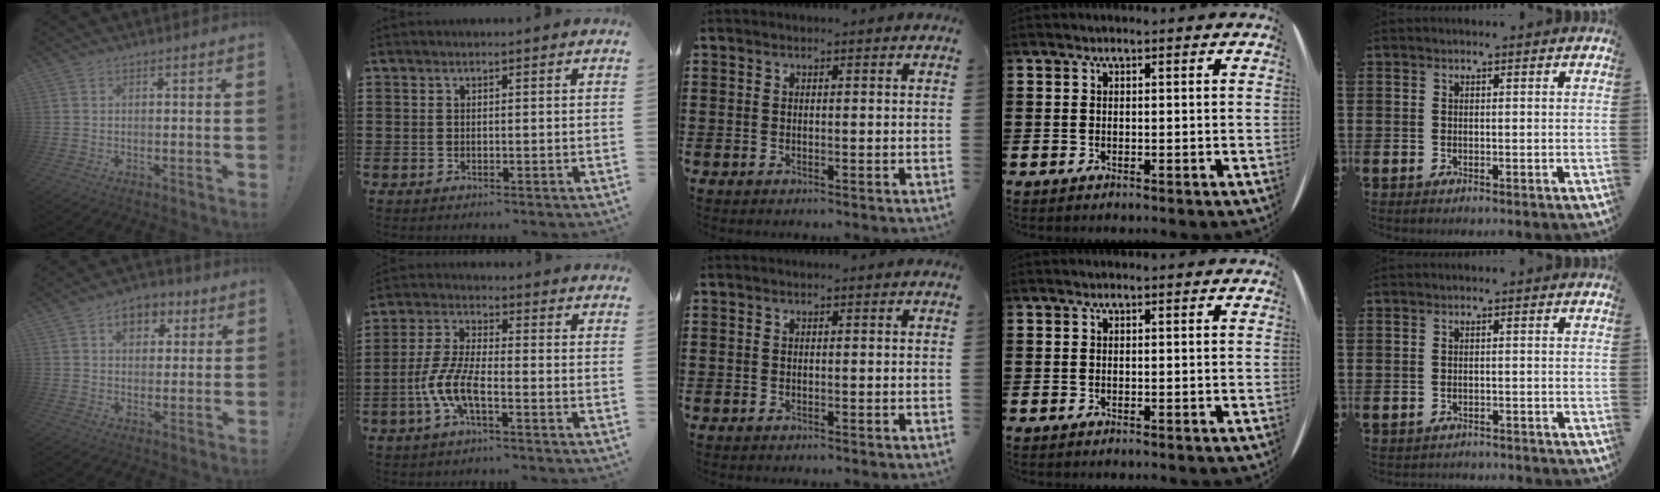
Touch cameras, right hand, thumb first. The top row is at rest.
{"thumb": {"total": 8.0, "force": [3.1, 6.2, 4.0], "torque": [-0.042, -0.012, 0.055]}, "index": {"total": 7.3, "force": [-3.3, 2.0, 6.2], "torque": [-0.151, -0.015, -0.067]}, "little": {"total": 1.0, "force": [-0.8, -0.1, -0.4], "torque": [0.005, 0.001, -0.018]}}